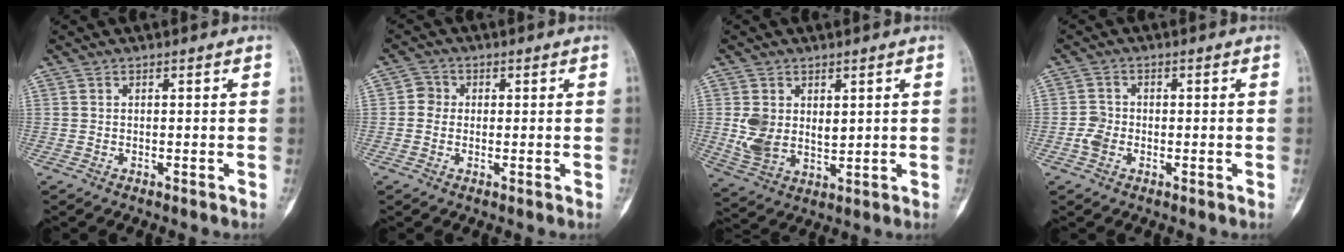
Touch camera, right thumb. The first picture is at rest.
{"total": 2.7, "force": [0.1, 2.6, 0.8], "torque": [0.002, 0.006, -0.006]}
{"total": 8.0, "force": [1.7, 5.8, 5.3], "torque": [-0.090, -0.012, 0.048]}
{"total": 2.9, "force": [-0.9, 2.3, 1.5], "torque": [-0.025, 0.008, -0.021]}